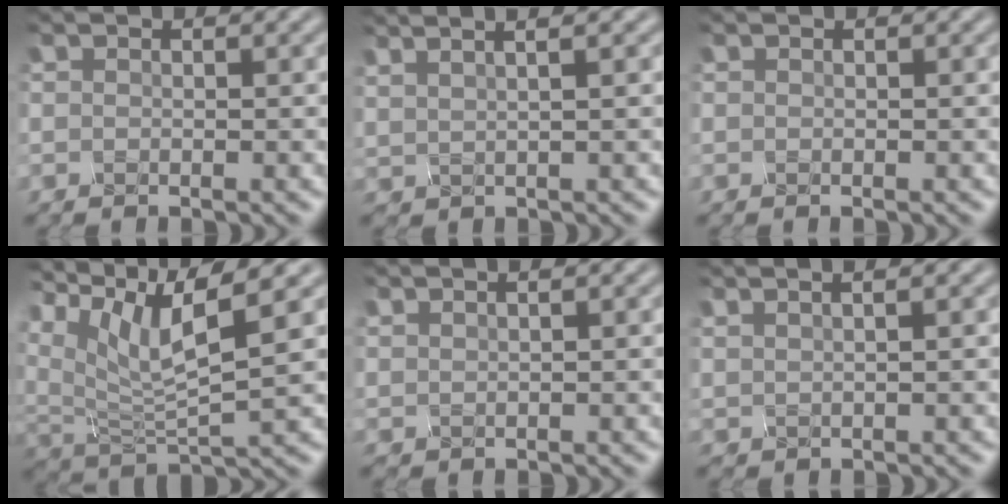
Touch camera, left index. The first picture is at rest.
{"total": 5.5, "force": [3.5, 2.2, 3.6], "torque": [-0.028, 0.039, 0.024]}
{"total": 0.0}
{"total": 9.0, "force": [5.2, 2.5, 7.0], "torque": [-0.142, 0.007, 0.099]}
{"total": 1.6, "force": [1.3, 0.6, 0.7], "torque": [0.008, 0.007, 0.005]}
{"total": 4.4, "force": [2.9, 1.9, 2.8], "torque": [-0.013, 0.038, 0.013]}